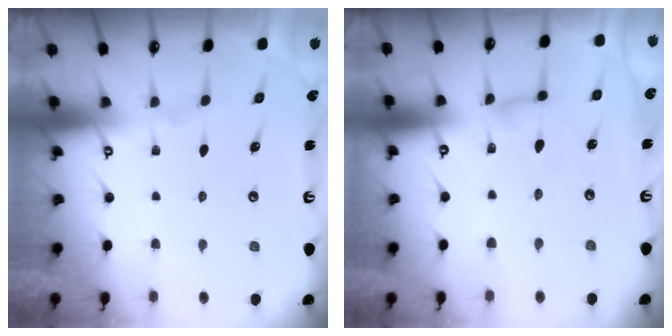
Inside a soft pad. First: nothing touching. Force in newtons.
{"total": 3.5, "press": 3.5, "slide": 0.3}